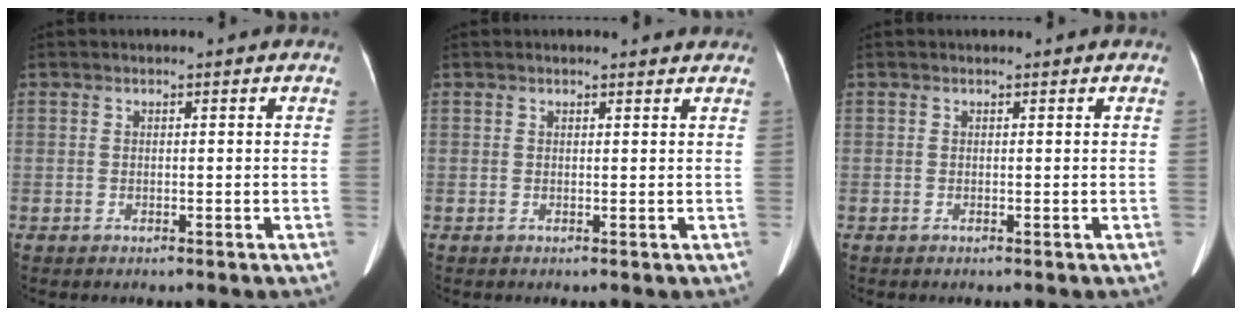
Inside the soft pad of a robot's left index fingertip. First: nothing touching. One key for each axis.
{"total": 1.5, "fx": 1.5, "fy": 0.3, "fz": 0.1, "tx": -0.010, "ty": 0.001, "tz": 0.015}
{"total": 0.0}